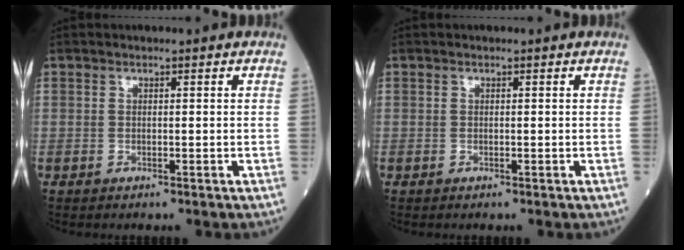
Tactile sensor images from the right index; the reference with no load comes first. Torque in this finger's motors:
{"motor_torque": [0.07, 0.04, 0.01, -0.01]}